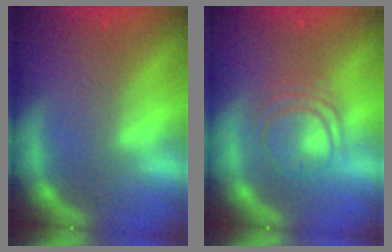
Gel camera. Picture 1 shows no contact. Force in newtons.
{"total": 5.6}